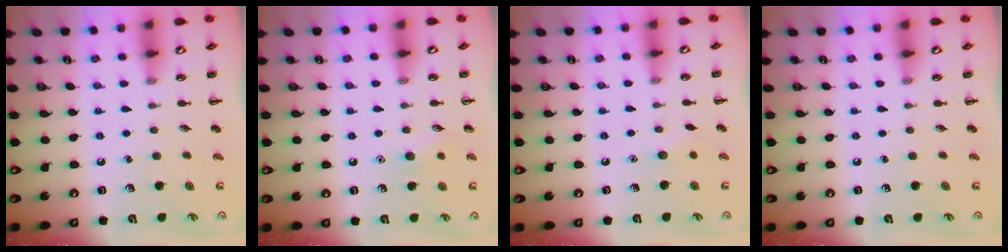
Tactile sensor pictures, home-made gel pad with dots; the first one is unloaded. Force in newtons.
{"total": 6.7, "press": 6.5, "slide": 1.8}
{"total": 5.1, "press": 5.0, "slide": 1.1}
{"total": 0.0}